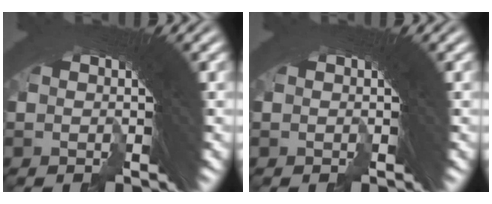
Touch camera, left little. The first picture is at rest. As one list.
[{"total": 0.0}]